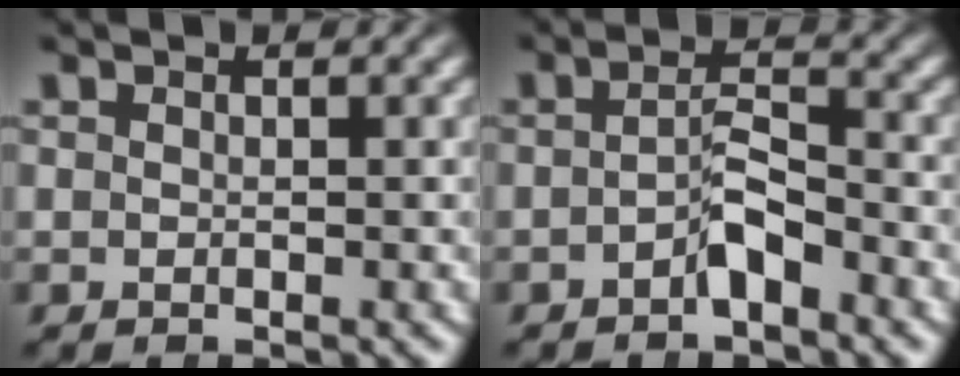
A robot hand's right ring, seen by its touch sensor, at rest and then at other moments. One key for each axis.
{"total": 2.2, "fx": -1.5, "fy": 0.7, "fz": 1.5, "tx": -0.025, "ty": -0.004, "tz": -0.026}